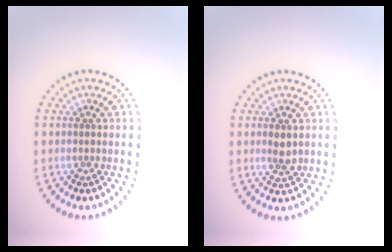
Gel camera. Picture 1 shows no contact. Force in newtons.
{"total": 1.7, "press": 1.6, "slide": 0.3}